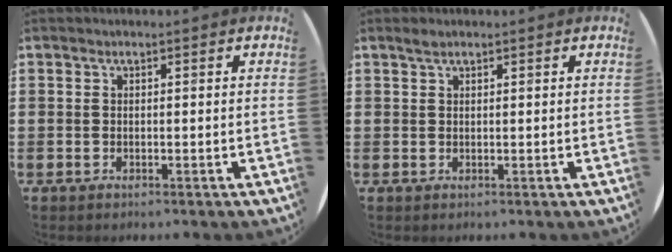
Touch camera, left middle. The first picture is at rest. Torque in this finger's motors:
{"motor_torque": [0.25, -0.20, -0.03, 0.00]}